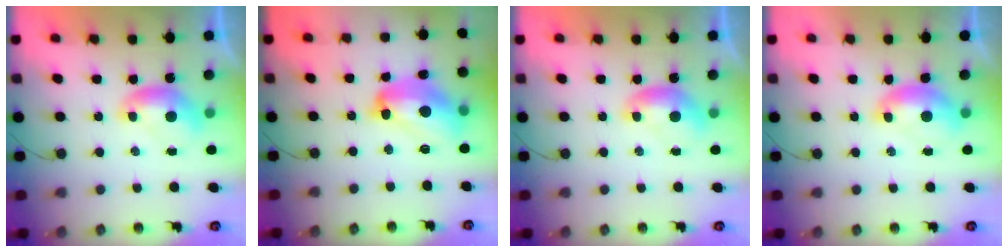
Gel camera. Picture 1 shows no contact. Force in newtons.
{"total": 12.3, "press": 12.3, "slide": 1.0}
{"total": 0.0}
{"total": 1.5, "press": 1.4, "slide": 0.6}